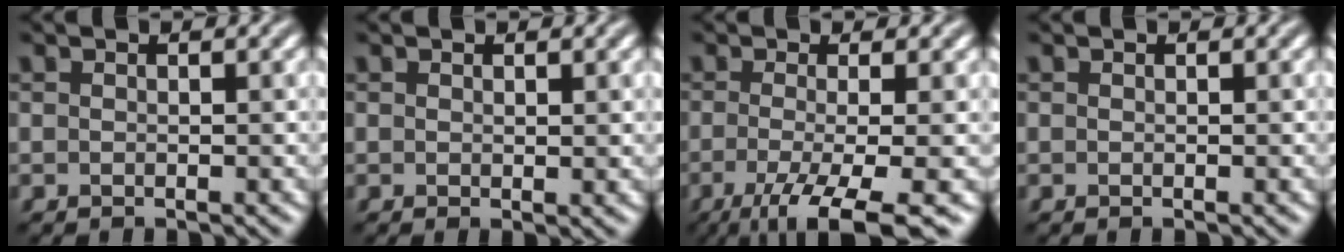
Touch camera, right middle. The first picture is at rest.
{"total": 0.6, "force": [0.3, 0.2, 0.5], "torque": [-0.004, -0.001, 0.005]}
{"total": 7.2, "force": [-3.1, 1.9, 6.3], "torque": [-0.092, -0.012, -0.057]}
{"total": 0.0}